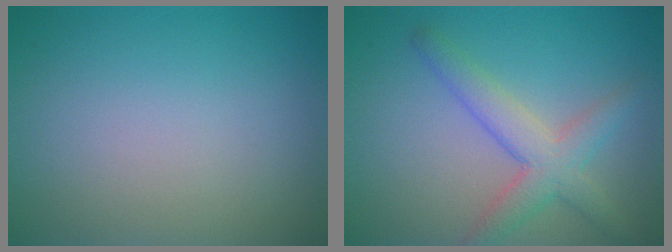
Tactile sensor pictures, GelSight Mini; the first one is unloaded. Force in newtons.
{"total": 4.0, "press": 4.0, "slide": 0.1}